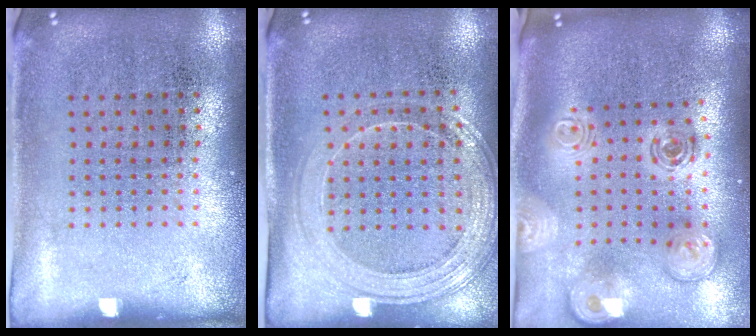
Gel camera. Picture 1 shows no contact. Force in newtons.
{"total": 1.6, "press": 1.5, "slide": 0.4}
{"total": 2.5, "press": 1.9, "slide": 1.6}